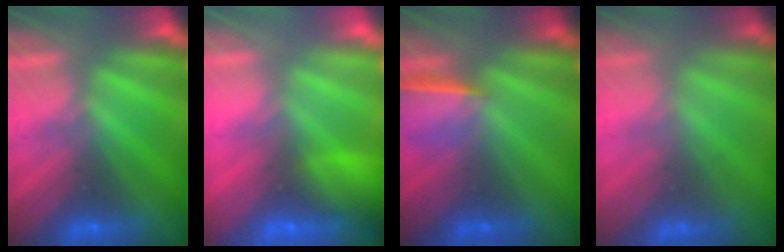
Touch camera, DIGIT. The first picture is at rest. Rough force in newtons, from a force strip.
{"total": 7.8}
{"total": 1.6}
{"total": 1.6}